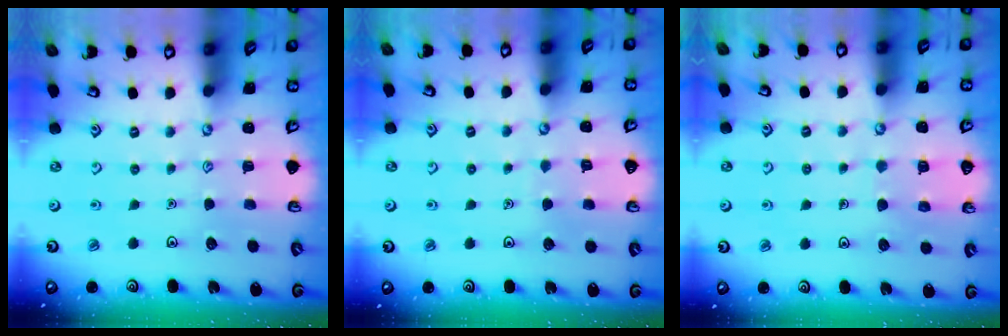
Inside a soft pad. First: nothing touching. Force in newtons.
{"total": 2.9, "press": 2.9, "slide": 0.3}
{"total": 6.5, "press": 6.4, "slide": 0.5}